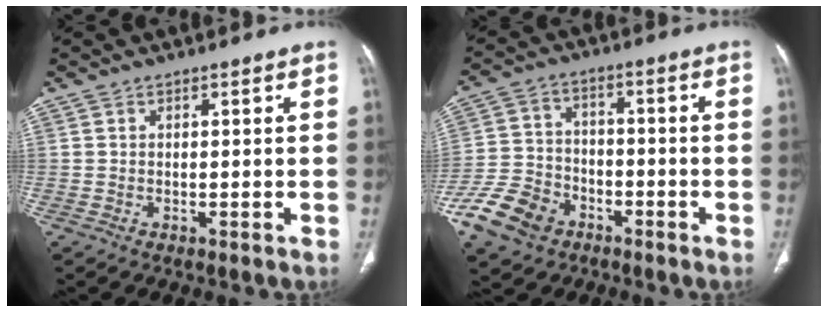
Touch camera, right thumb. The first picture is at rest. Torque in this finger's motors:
{"motor_torque": [2.55, 2.46, -0.02, -0.19, 0.24]}